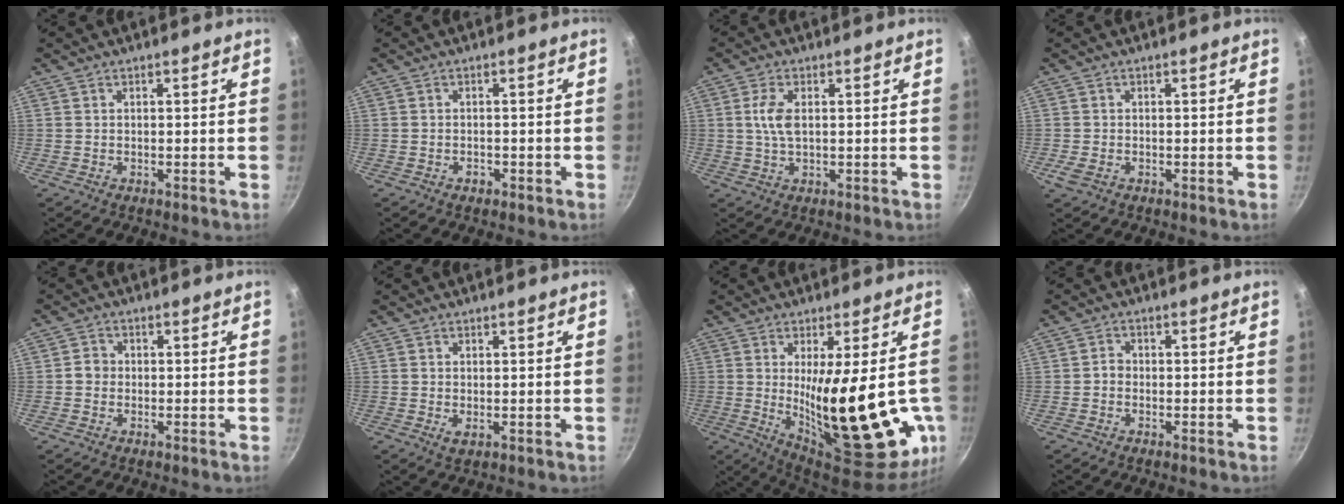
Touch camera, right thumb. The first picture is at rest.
{"total": 1.5, "force": [-0.8, 1.0, 0.7], "torque": [-0.011, 0.006, -0.010]}
{"total": 4.8, "force": [0.8, 2.4, 4.2], "torque": [-0.087, 0.004, 0.014]}
{"total": 2.3, "force": [-0.8, 1.6, 1.4], "torque": [-0.027, -0.002, -0.015]}
{"total": 2.3, "force": [-0.3, 2.1, 0.9], "torque": [-0.004, 0.009, -0.010]}
{"total": 1.5, "force": [0.1, 1.0, 1.2], "torque": [-0.020, -0.006, 0.002]}
{"total": 26.6, "force": [-2.3, 8.6, 25.0], "torque": [-0.340, -0.048, -0.009]}
{"total": 1.6, "force": [-0.4, 1.3, 0.7], "torque": [-0.009, 0.010, -0.010]}